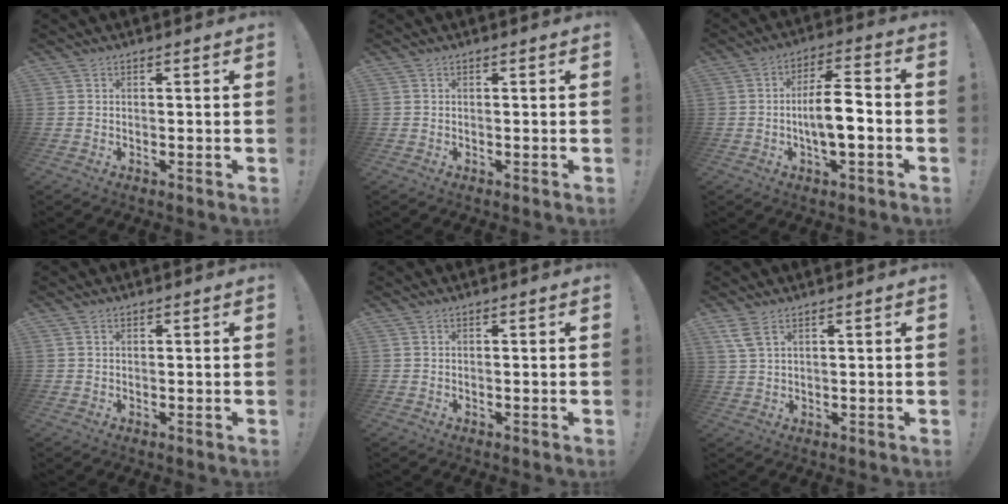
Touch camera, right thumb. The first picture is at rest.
{"total": 0.0}
{"total": 10.6, "force": [-2.3, 3.0, 9.9], "torque": [-0.187, 0.010, -0.048]}
{"total": 0.6, "force": [0.4, 0.4, 0.1], "torque": [0.006, -0.004, 0.007]}
{"total": 0.0}
{"total": 4.5, "force": [2.6, 1.6, 3.2], "torque": [-0.075, -0.001, 0.052]}